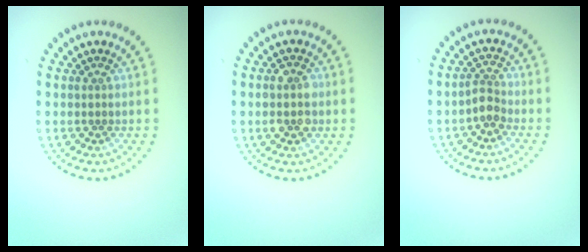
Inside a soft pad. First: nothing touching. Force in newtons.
{"total": 2.7, "press": 2.7, "slide": 0.2}
{"total": 1.8, "press": 1.5, "slide": 1.1}